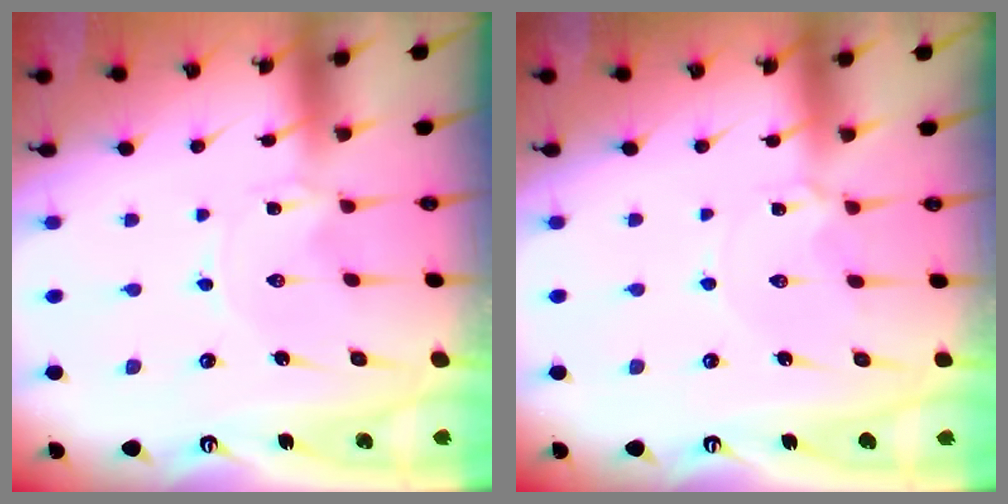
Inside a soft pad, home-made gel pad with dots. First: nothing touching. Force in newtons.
{"total": 3.2, "press": 3.2, "slide": 0.5}